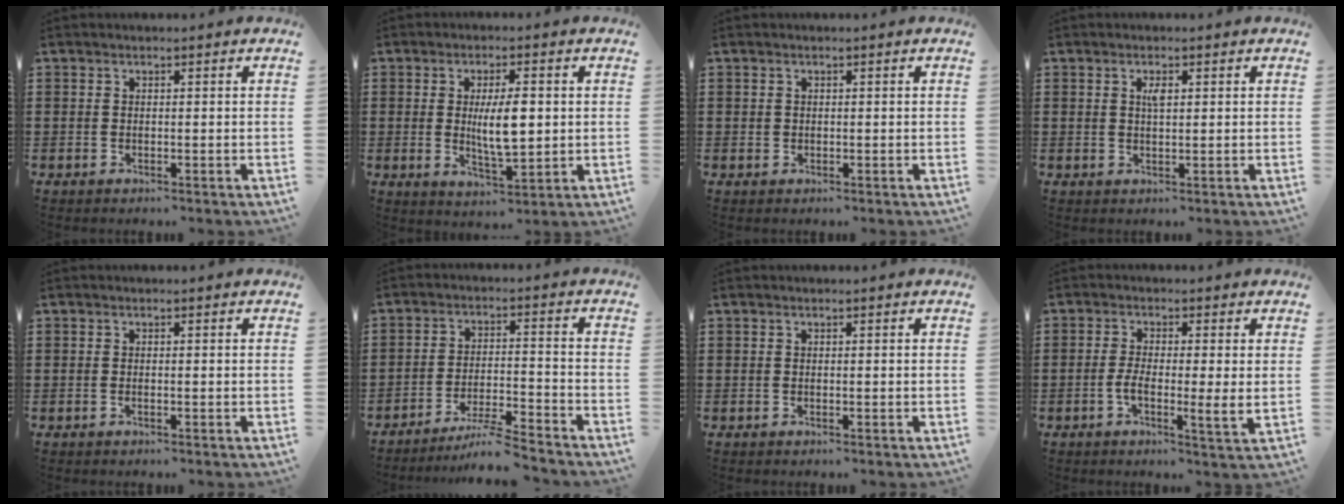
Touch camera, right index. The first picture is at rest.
{"total": 7.0, "force": [0.4, 2.3, 6.6], "torque": [-0.120, -0.001, 0.002]}
{"total": 0.6, "force": [0.1, 0.6, 0.1], "torque": [-0.004, 0.004, 0.002]}
{"total": 1.7, "force": [0.5, 0.6, 1.5], "torque": [-0.024, 0.003, 0.005]}
{"total": 0.0}
{"total": 6.0, "force": [-5.4, -0.4, 2.5], "torque": [-0.049, -0.012, -0.104]}
{"total": 0.0}
{"total": 4.8, "force": [-0.6, 0.9, 4.7], "torque": [-0.085, -0.002, -0.009]}